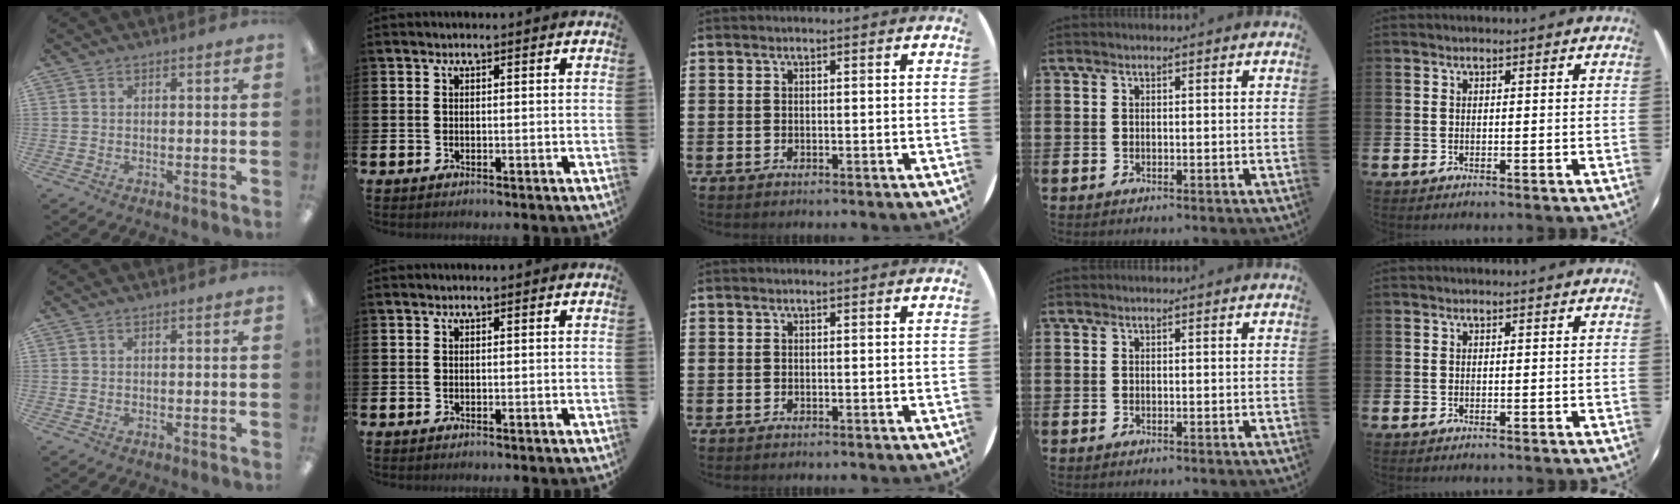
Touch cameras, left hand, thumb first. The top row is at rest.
{}